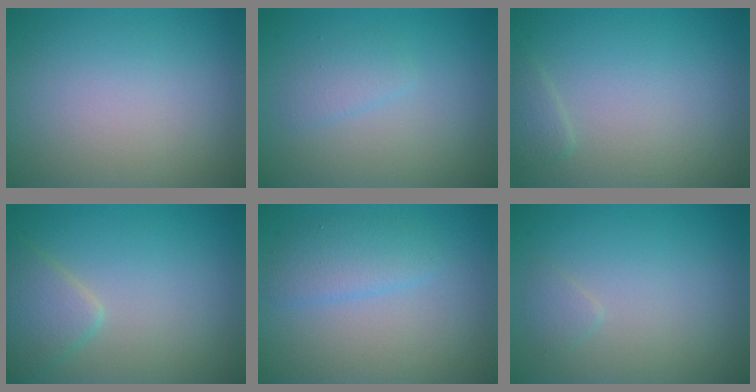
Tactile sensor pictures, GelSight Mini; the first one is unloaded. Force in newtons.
{"total": 1.4, "press": 1.4, "slide": 0.1}
{"total": 1.1, "press": 1.1, "slide": 0.1}
{"total": 2.8, "press": 2.8, "slide": 0.1}
{"total": 2.4, "press": 2.4, "slide": 0.1}
{"total": 0.8, "press": 0.8, "slide": 0.1}